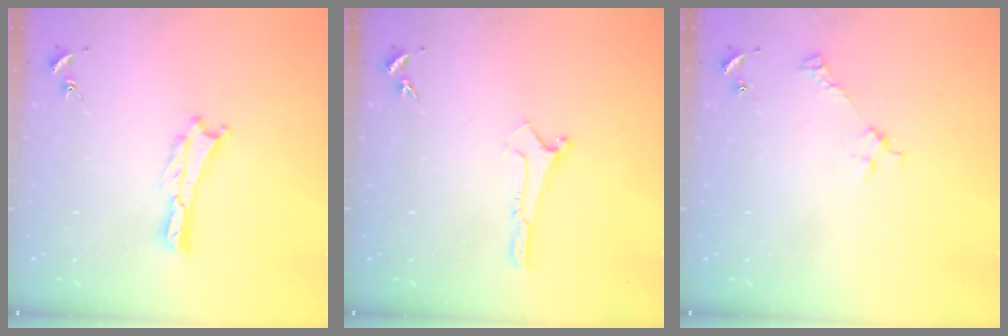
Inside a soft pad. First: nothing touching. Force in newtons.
{"total": 0.0}
{"total": 2.6, "press": 2.6, "slide": 0.3}